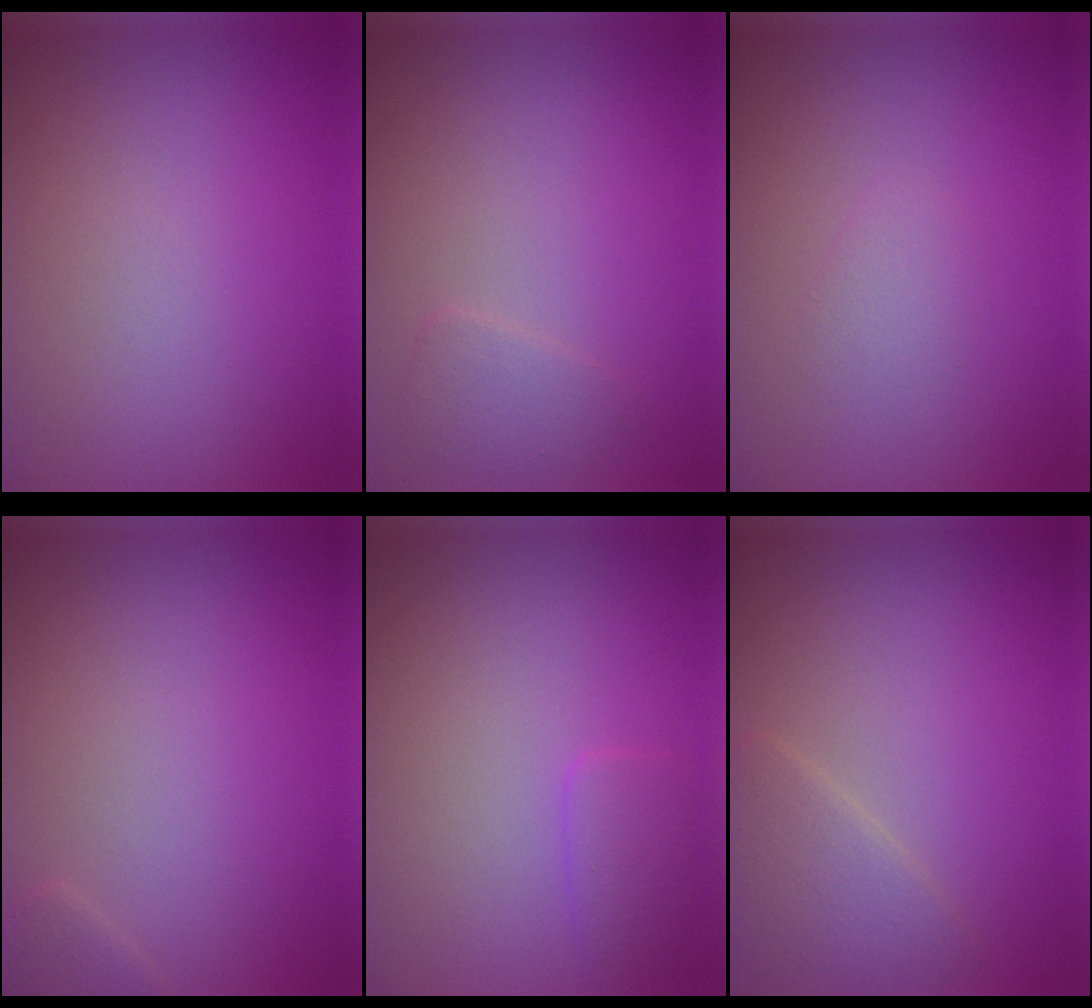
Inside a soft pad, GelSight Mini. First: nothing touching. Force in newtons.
{"total": 1.5, "press": 1.5, "slide": 0.1}
{"total": 1.1, "press": 1.1, "slide": 0.1}
{"total": 1.0, "press": 1.0, "slide": 0.1}
{"total": 1.7, "press": 1.7, "slide": 0.3}
{"total": 2.8, "press": 2.8, "slide": 0.3}